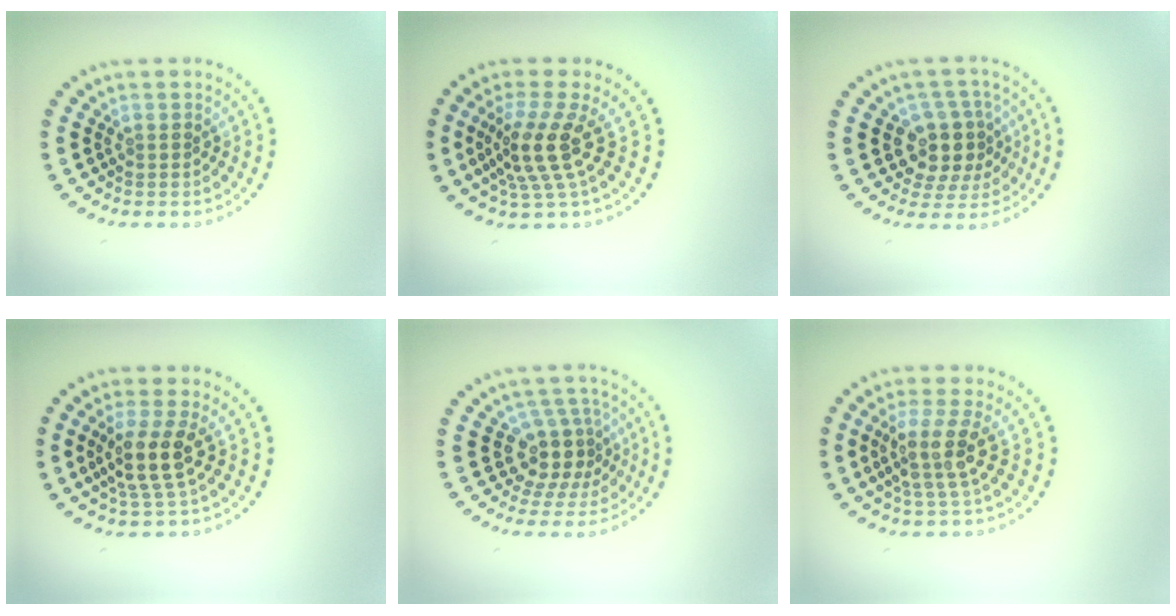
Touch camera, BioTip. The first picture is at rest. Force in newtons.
{"total": 4.1, "press": 2.9, "slide": 2.9}
{"total": 4.3, "press": 3.8, "slide": 2.1}
{"total": 3.7, "press": 2.9, "slide": 2.2}
{"total": 4.0, "press": 3.3, "slide": 2.3}
{"total": 3.8, "press": 2.9, "slide": 2.4}